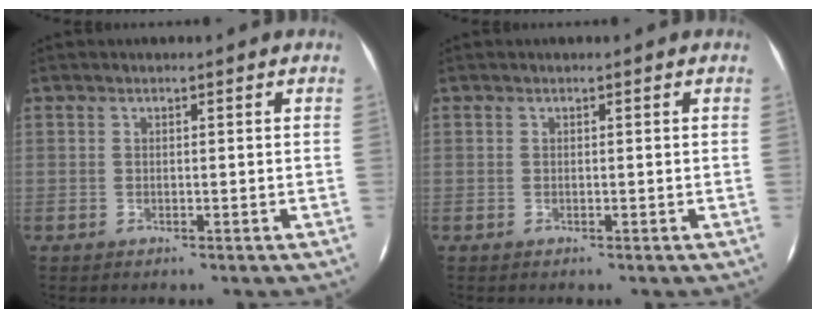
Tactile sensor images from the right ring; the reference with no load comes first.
{"total": 0.0}